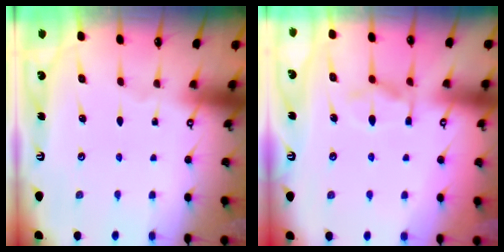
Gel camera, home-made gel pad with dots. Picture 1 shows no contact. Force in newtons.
{"total": 2.8, "press": 2.4, "slide": 1.4}